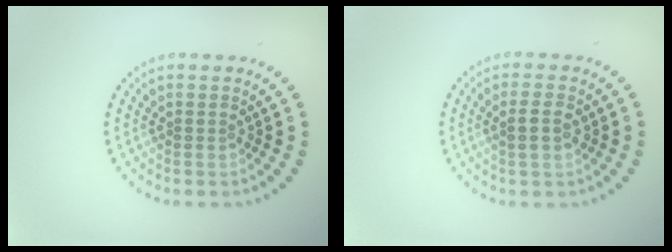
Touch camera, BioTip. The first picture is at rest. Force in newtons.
{"total": 1.7, "press": 1.7, "slide": 0.3}